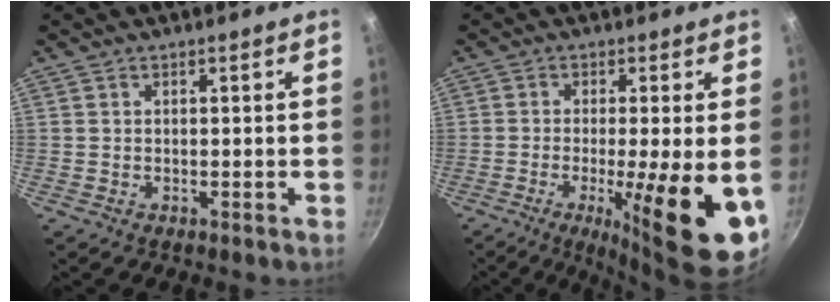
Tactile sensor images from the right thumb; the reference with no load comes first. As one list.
[{"total": 14.8, "force": [-3.9, 2.8, 14.0], "torque": [-0.205, -0.010, -0.054]}]